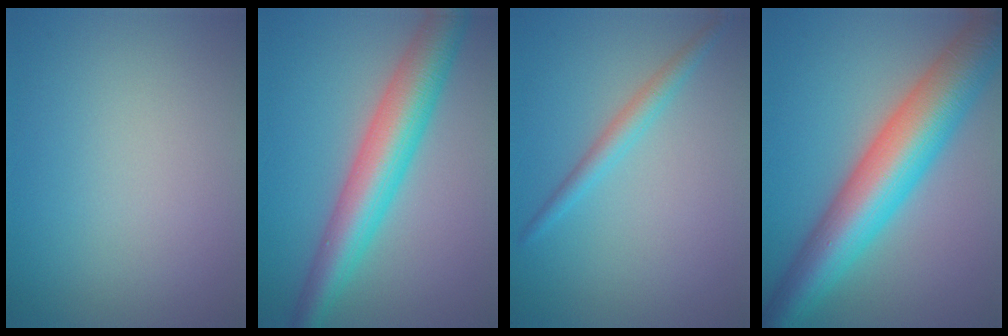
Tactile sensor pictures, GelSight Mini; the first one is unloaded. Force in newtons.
{"total": 7.3, "press": 7.3, "slide": 0.2}
{"total": 2.0, "press": 1.9, "slide": 0.1}
{"total": 10.9, "press": 10.9, "slide": 0.4}